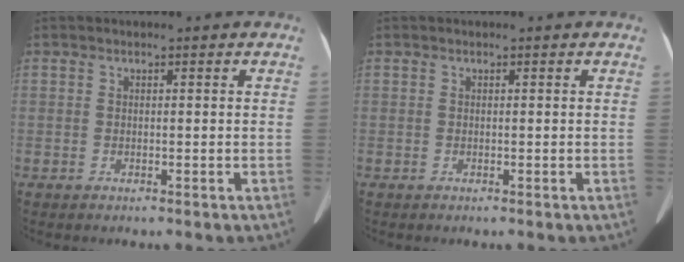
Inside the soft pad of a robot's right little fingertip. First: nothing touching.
{"total": 0.0}